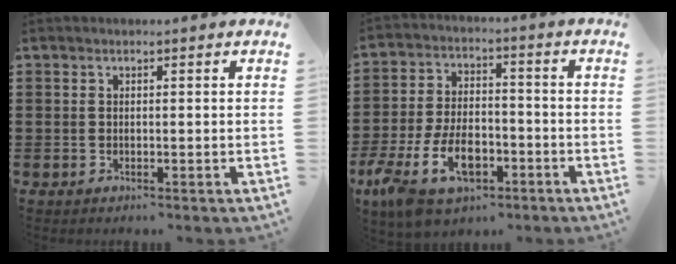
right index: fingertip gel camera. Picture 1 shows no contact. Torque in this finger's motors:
{"motor_torque": [2.14, 0.00, 1.05, 0.21]}